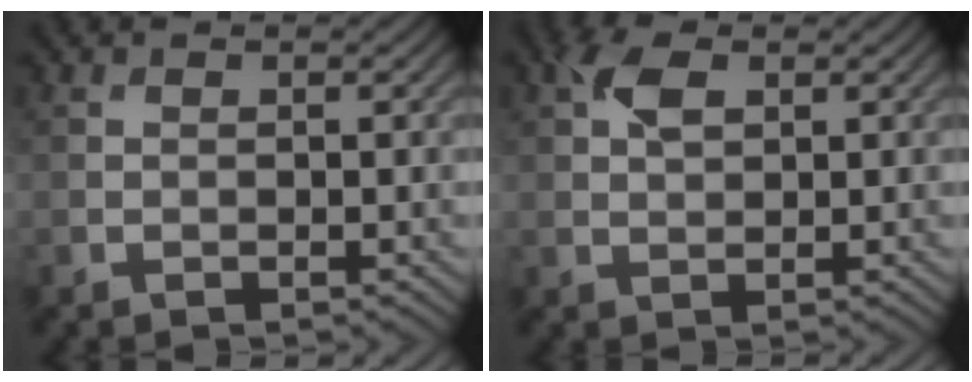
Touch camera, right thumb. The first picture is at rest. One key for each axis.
{"total": 3.6, "fx": 1.4, "fy": 2.1, "fz": 2.6, "tx": -0.057, "ty": 0.007, "tz": 0.024}